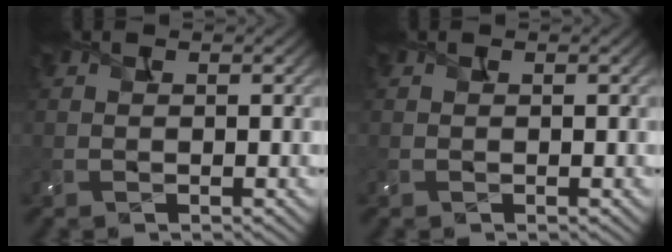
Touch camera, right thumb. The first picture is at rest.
{"total": 0.0}